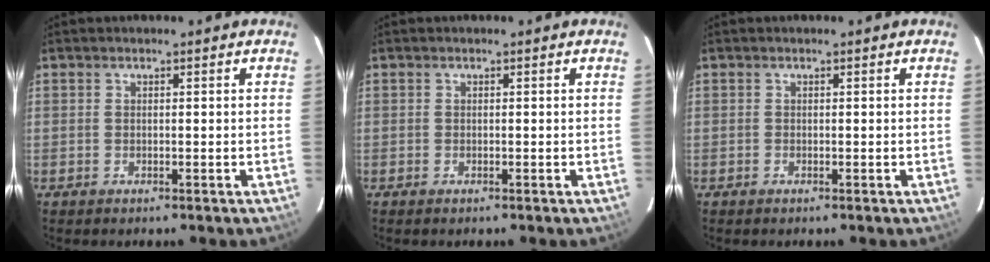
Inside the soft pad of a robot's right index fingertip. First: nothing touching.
{"total": 0.0}
{"total": 0.0}